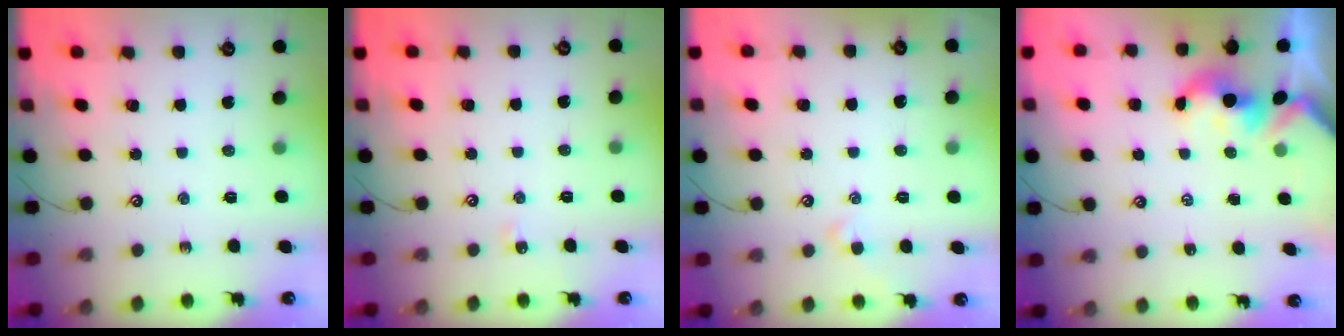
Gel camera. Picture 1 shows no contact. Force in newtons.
{"total": 2.9, "press": 2.9, "slide": 0.4}
{"total": 1.6, "press": 1.5, "slide": 0.4}
{"total": 1.5, "press": 1.5, "slide": 0.2}